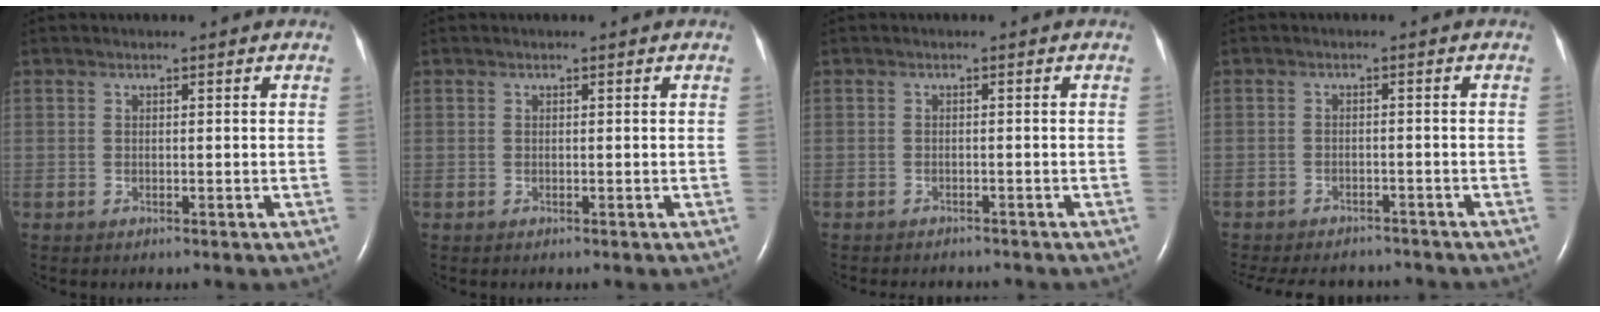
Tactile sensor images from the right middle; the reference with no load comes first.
{"total": 0.0}
{"total": 4.7, "force": [-4.2, 1.4, 1.4], "torque": [-0.020, -0.004, -0.053]}
{"total": 13.3, "force": [-11.7, 4.8, 4.2], "torque": [-0.103, -0.004, -0.150]}